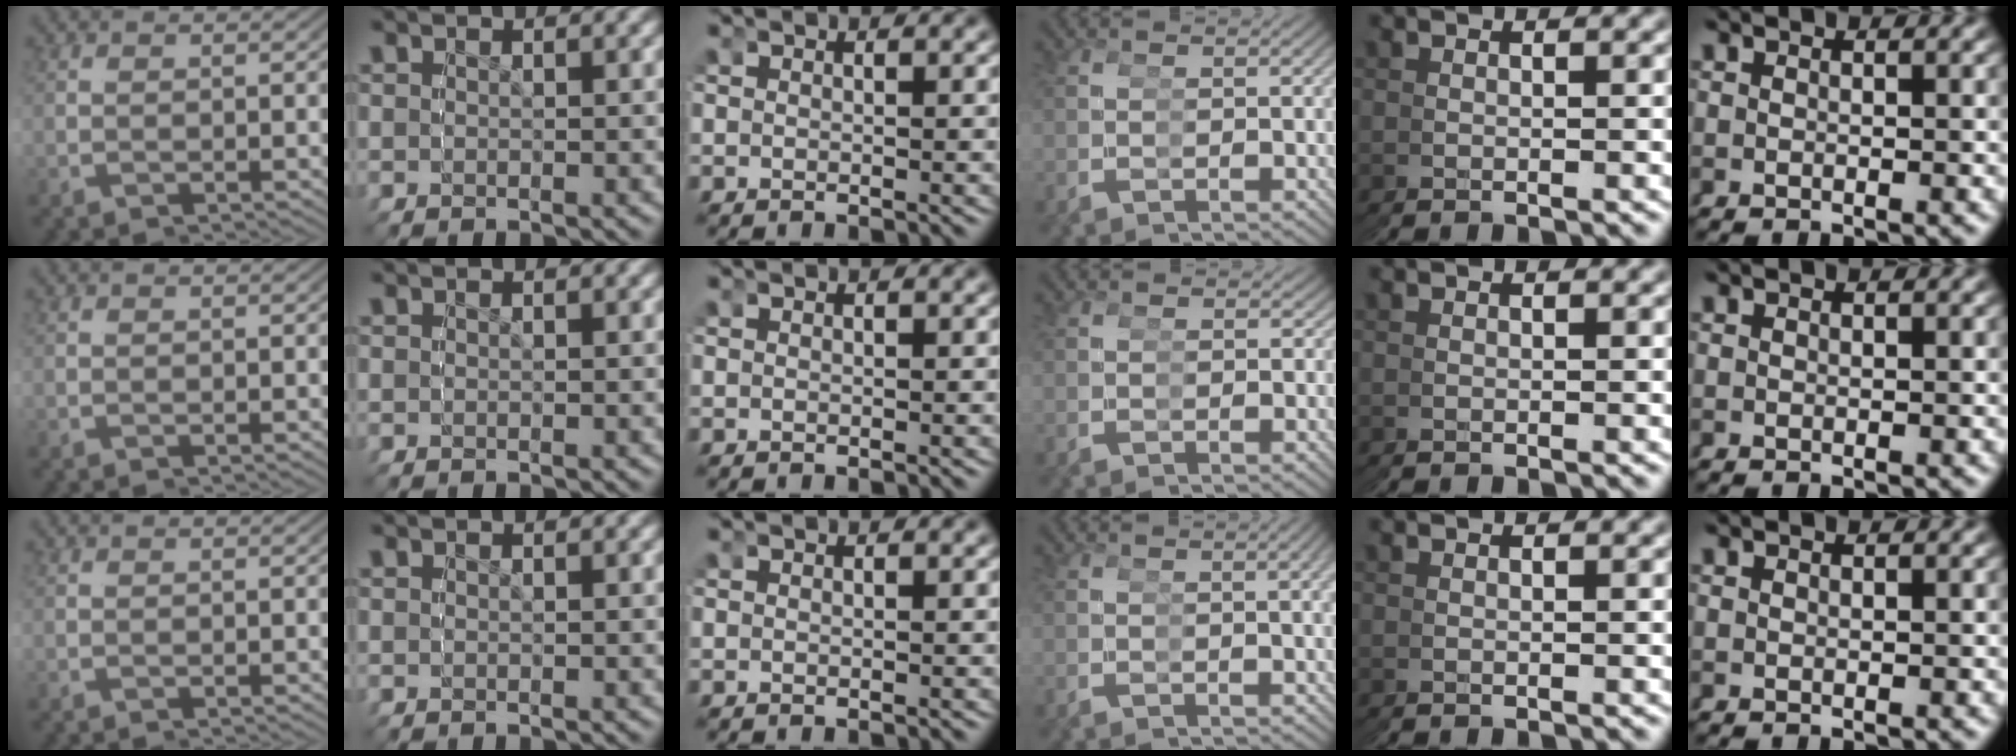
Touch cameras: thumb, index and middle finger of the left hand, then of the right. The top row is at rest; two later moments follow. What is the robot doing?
{"motion": "grasp_and_lifting", "object": "cup"}